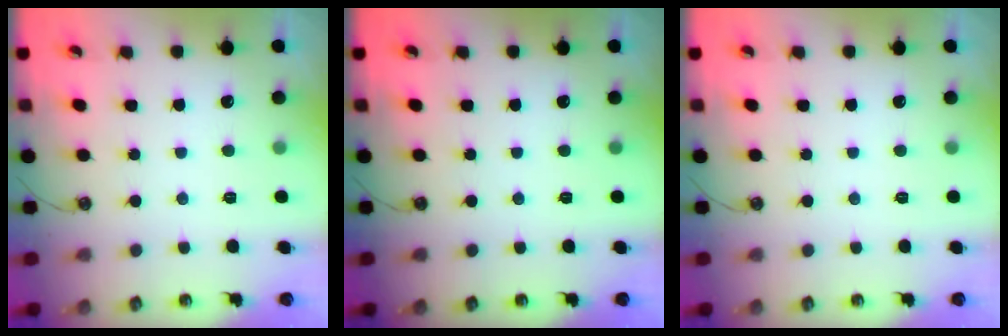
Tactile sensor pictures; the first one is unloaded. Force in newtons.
{"total": 0.0}
{"total": 0.0}